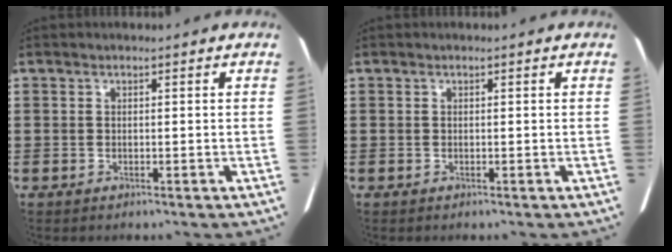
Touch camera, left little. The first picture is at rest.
{"total": 0.0}